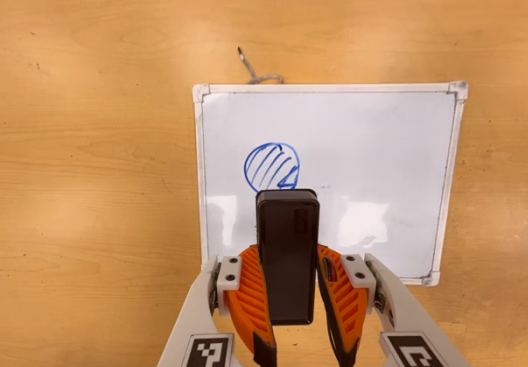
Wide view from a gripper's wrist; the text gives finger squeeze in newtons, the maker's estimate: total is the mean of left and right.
{"total": 7.0, "left": 5.5, "right": 8.6}